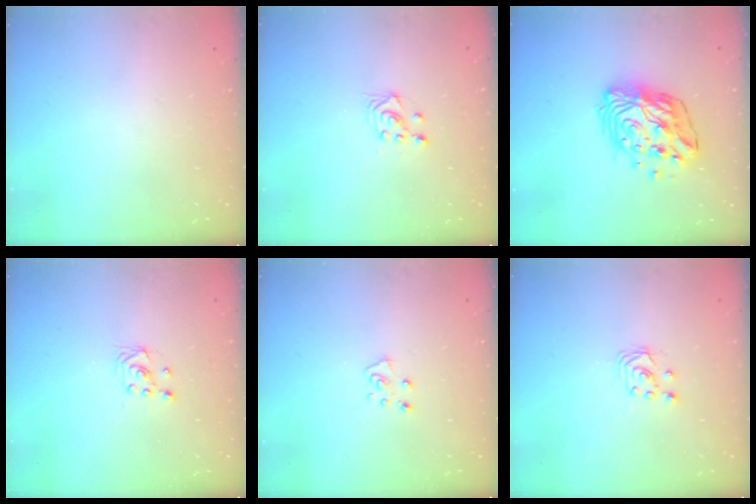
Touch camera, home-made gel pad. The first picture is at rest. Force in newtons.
{"total": 3.4, "press": 3.3, "slide": 0.9}
{"total": 14.9, "press": 14.8, "slide": 1.4}
{"total": 3.0, "press": 2.8, "slide": 1.1}
{"total": 5.7, "press": 5.7, "slide": 0.7}
{"total": 2.6, "press": 2.6, "slide": 0.3}